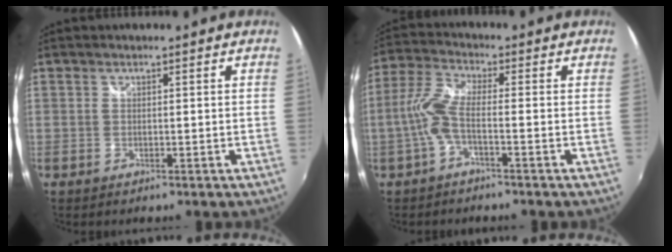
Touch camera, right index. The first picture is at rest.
{"total": 6.1, "force": [-1.9, 1.0, 5.8], "torque": [-0.139, 0.008, -0.039]}